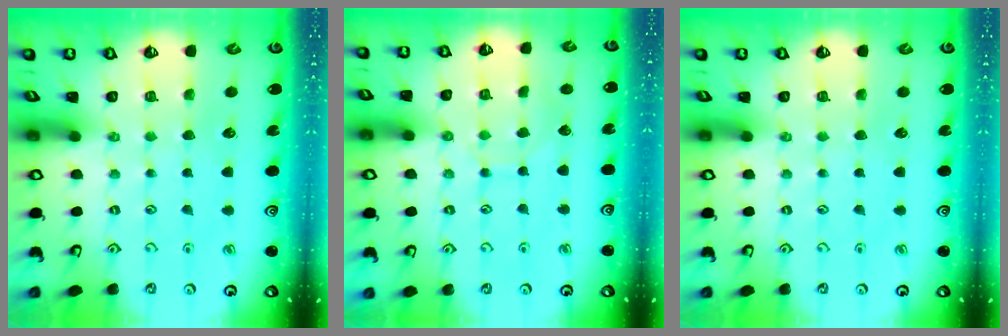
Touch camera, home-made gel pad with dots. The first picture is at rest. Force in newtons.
{"total": 4.8, "press": 4.8, "slide": 0.4}
{"total": 0.0}